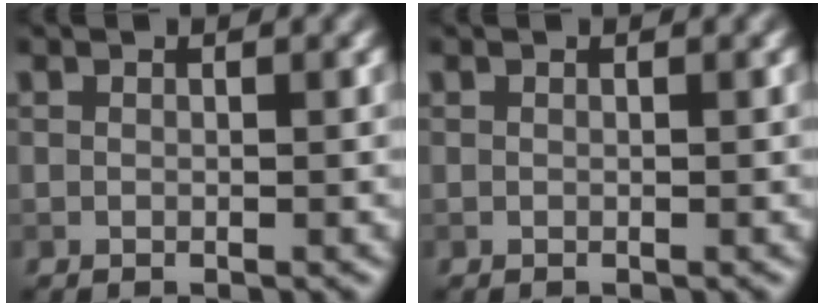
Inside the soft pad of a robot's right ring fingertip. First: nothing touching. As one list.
[{"total": 0.0}]